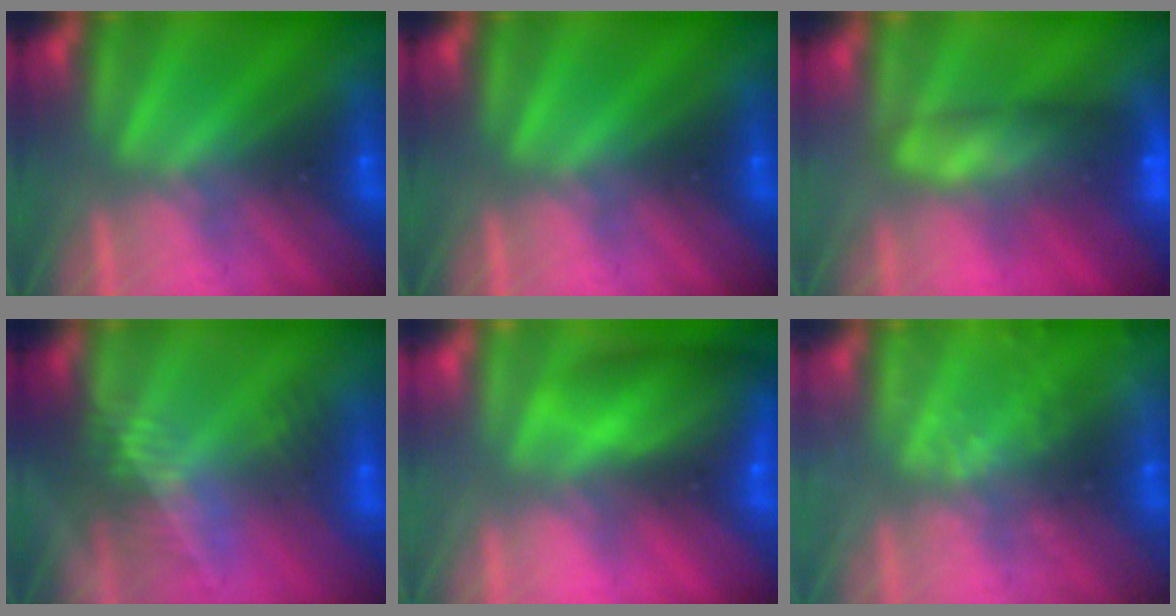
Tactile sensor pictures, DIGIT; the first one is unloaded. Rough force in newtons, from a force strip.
{"total": 0.0}
{"total": 5.7}
{"total": 2.7}
{"total": 9.0}
{"total": 2.4}